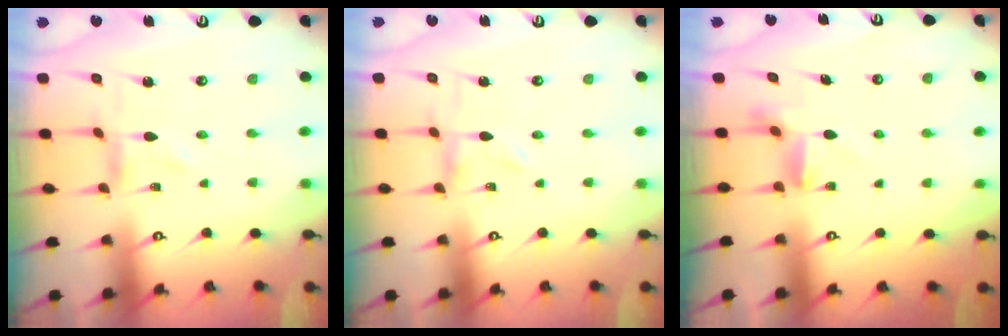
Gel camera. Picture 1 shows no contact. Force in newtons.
{"total": 0.0}
{"total": 5.1, "press": 5.1, "slide": 0.5}